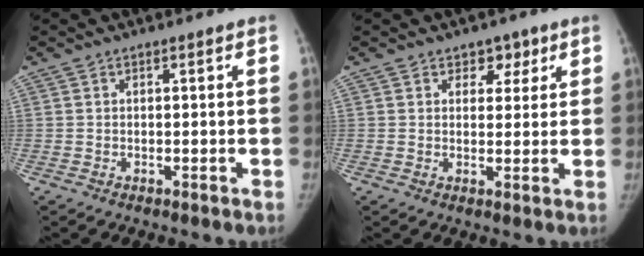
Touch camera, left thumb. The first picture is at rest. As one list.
[{"total": 3.9, "force": [2.2, 2.8, 1.4], "torque": [0.015, -0.009, 0.029]}]